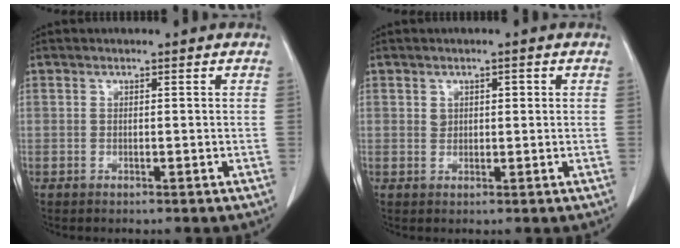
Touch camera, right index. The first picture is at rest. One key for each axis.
{"total": 1.8, "fx": 0.7, "fy": 1.3, "fz": 1.1, "tx": -0.017, "ty": 0.006, "tz": 0.012}